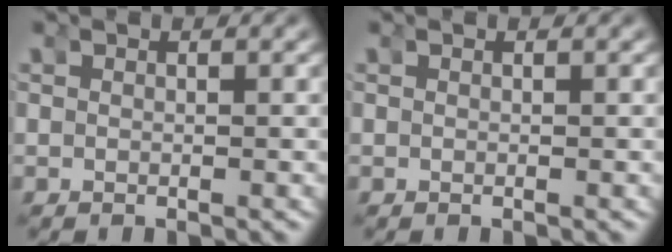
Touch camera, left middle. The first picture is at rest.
{"total": 0.0}